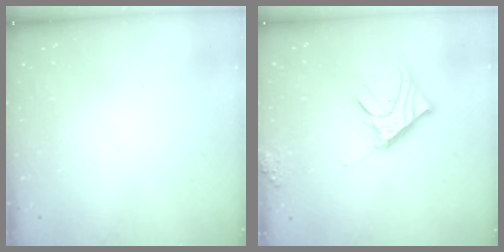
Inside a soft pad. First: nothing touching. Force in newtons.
{"total": 15.1, "press": 14.9, "slide": 2.8}